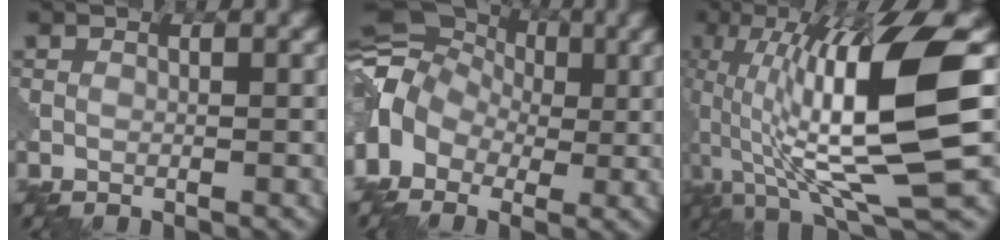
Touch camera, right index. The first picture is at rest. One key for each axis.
{"total": 8.0, "fx": 0.0, "fy": 6.8, "fz": 4.1, "tx": -0.088, "ty": 0.027, "tz": -0.028}
{"total": 13.6, "fx": 0.2, "fy": 3.0, "fz": 13.3, "tx": -0.242, "ty": 0.010, "tz": 0.022}